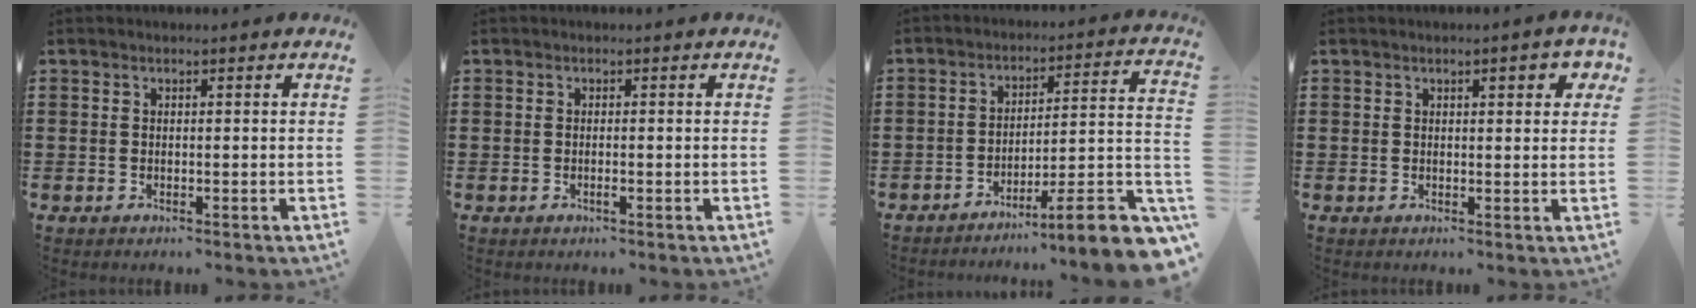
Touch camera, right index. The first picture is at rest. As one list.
[{"total": 0.9, "force": [-0.3, 0.1, 0.8], "torque": [-0.023, -0.007, -0.007]}, {"total": 7.9, "force": [-5.7, -0.1, 5.5], "torque": [-0.076, -0.014, -0.112]}, {"total": 2.7, "force": [1.2, 0.8, 2.3], "torque": [-0.032, 0.000, 0.014]}]